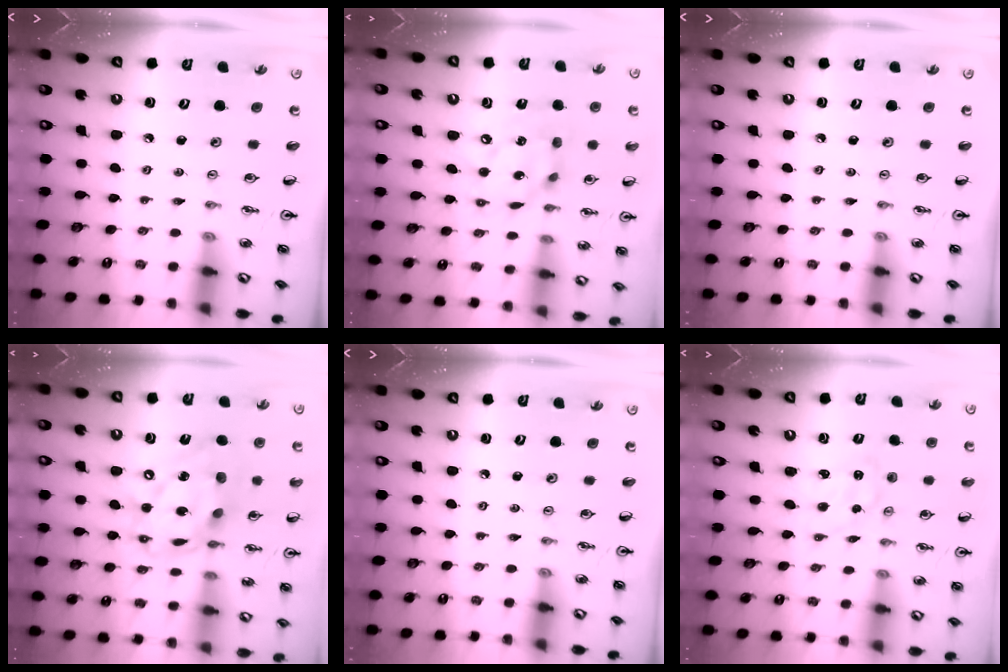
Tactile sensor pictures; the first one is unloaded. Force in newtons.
{"total": 14.2, "press": 14.2, "slide": 1.2}
{"total": 0.0}
{"total": 20.3, "press": 20.2, "slide": 1.6}
{"total": 0.0}
{"total": 1.6, "press": 1.6, "slide": 0.3}